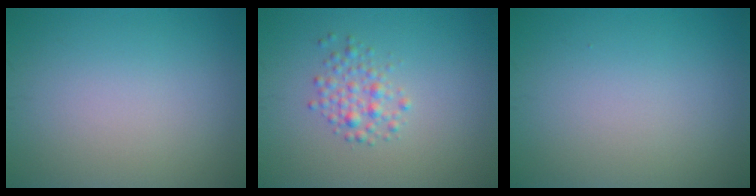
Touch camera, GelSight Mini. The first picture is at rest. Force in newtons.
{"total": 2.0, "press": 2.0, "slide": 0.1}
{"total": 0.0}